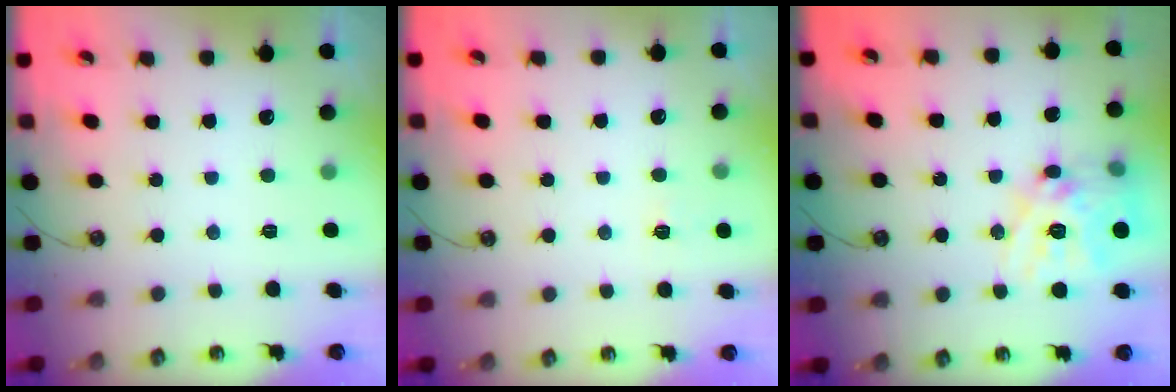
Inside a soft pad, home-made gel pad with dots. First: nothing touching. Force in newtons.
{"total": 2.5, "press": 2.4, "slide": 0.4}
{"total": 17.8, "press": 17.7, "slide": 1.6}